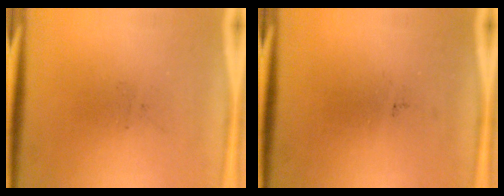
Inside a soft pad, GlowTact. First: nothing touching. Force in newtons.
{"total": 0.0}